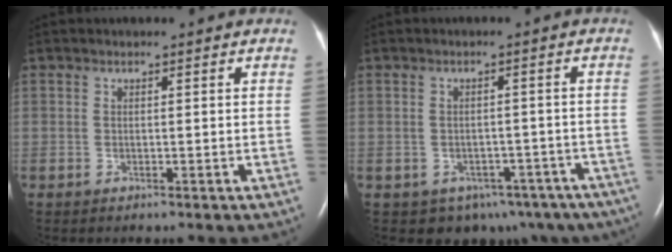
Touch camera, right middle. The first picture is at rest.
{"total": 11.7, "force": [-7.7, 8.0, 3.7], "torque": [-0.050, 0.009, -0.080]}